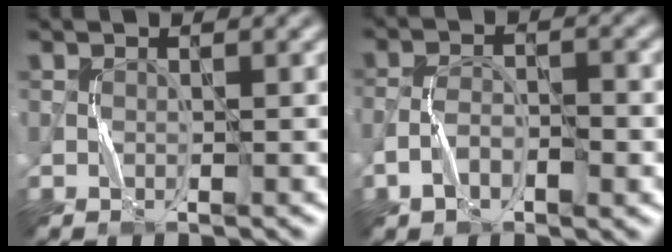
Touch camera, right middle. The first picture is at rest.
{"total": 3.4, "force": [-1.6, 1.5, 2.6], "torque": [-0.049, 0.005, -0.031]}